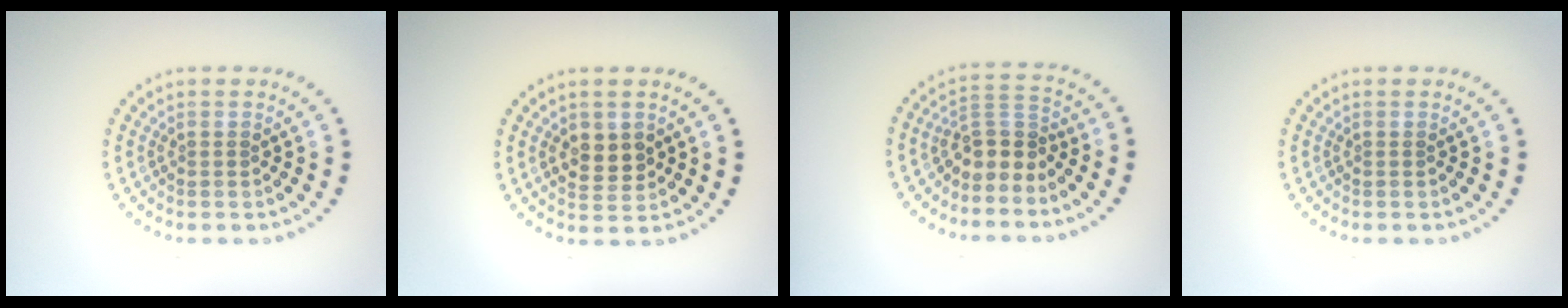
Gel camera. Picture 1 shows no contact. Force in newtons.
{"total": 2.5, "press": 2.5, "slide": 0.4}
{"total": 3.1, "press": 2.4, "slide": 2.0}
{"total": 0.0}